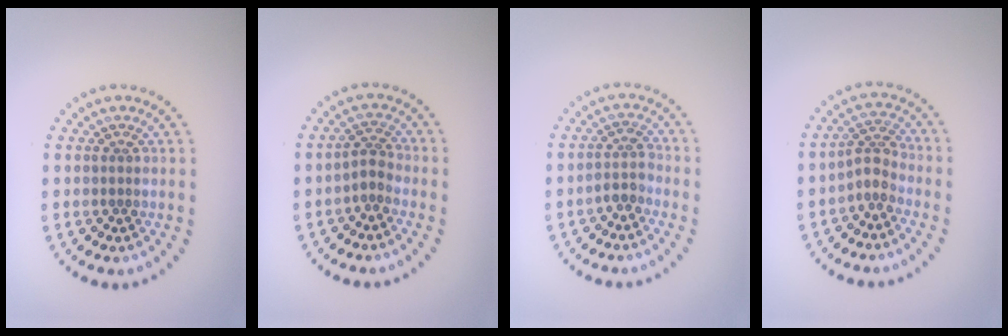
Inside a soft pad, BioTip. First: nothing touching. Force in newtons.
{"total": 2.0, "press": 1.4, "slide": 1.4}
{"total": 1.9, "press": 1.5, "slide": 1.2}
{"total": 2.3, "press": 1.6, "slide": 1.7}